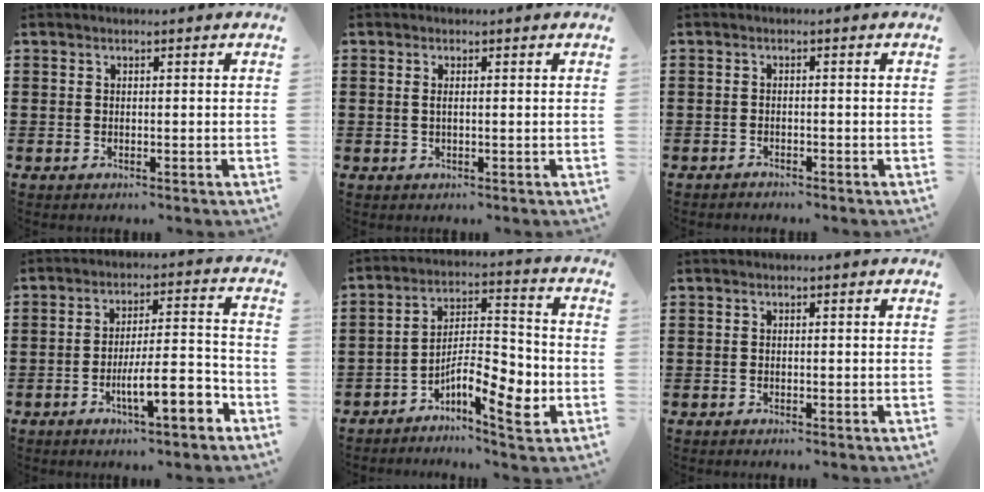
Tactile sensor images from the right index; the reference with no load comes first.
{"total": 0.9, "force": [0.2, 0.2, 0.9], "torque": [-0.019, 0.002, 0.002]}
{"total": 1.2, "force": [-1.1, 0.2, 0.0], "torque": [-0.003, 0.003, -0.025]}
{"total": 9.2, "force": [-4.3, 2.2, 7.8], "torque": [-0.123, 0.002, -0.074]}
{"total": 9.3, "force": [-4.7, 3.0, 7.5], "torque": [-0.136, 0.009, -0.083]}
{"total": 0.0}